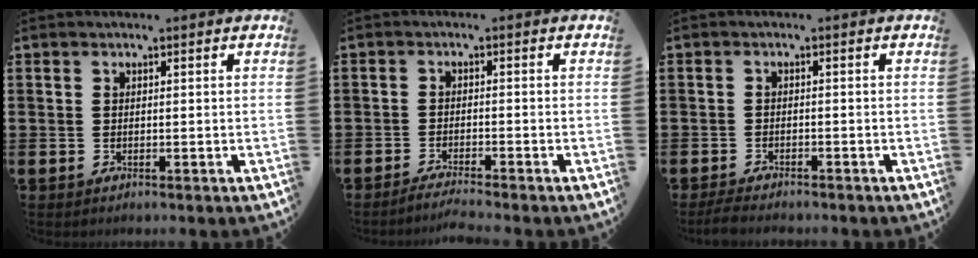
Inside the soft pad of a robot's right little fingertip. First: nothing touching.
{"total": 1.8, "force": [-1.7, -0.2, 0.7], "torque": [-0.010, 0.003, -0.033]}
{"total": 1.6, "force": [-1.5, 0.2, 0.6], "torque": [-0.012, 0.004, -0.031]}